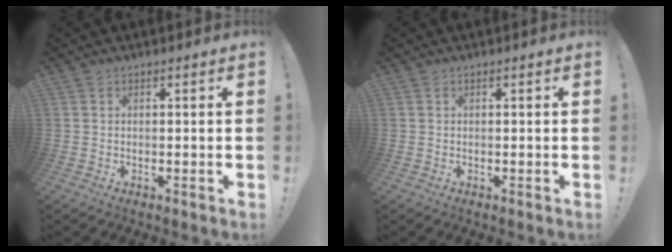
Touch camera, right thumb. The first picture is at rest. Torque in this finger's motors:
{"motor_torque": [0.01, 0.01, -0.02, -0.02, 0.00]}